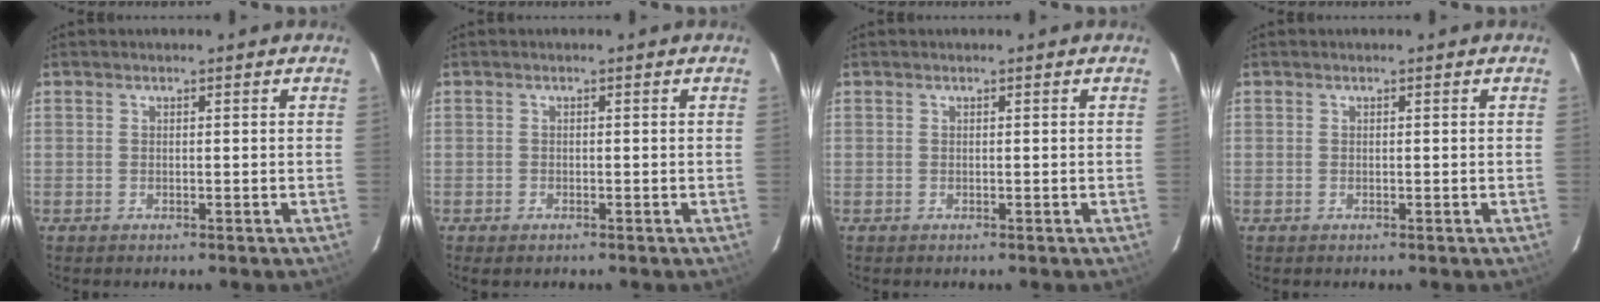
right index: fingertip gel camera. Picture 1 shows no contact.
{"total": 2.0, "force": [-1.4, 1.1, 1.0], "torque": [-0.021, -0.007, -0.023]}
{"total": 0.0}
{"total": 0.0}